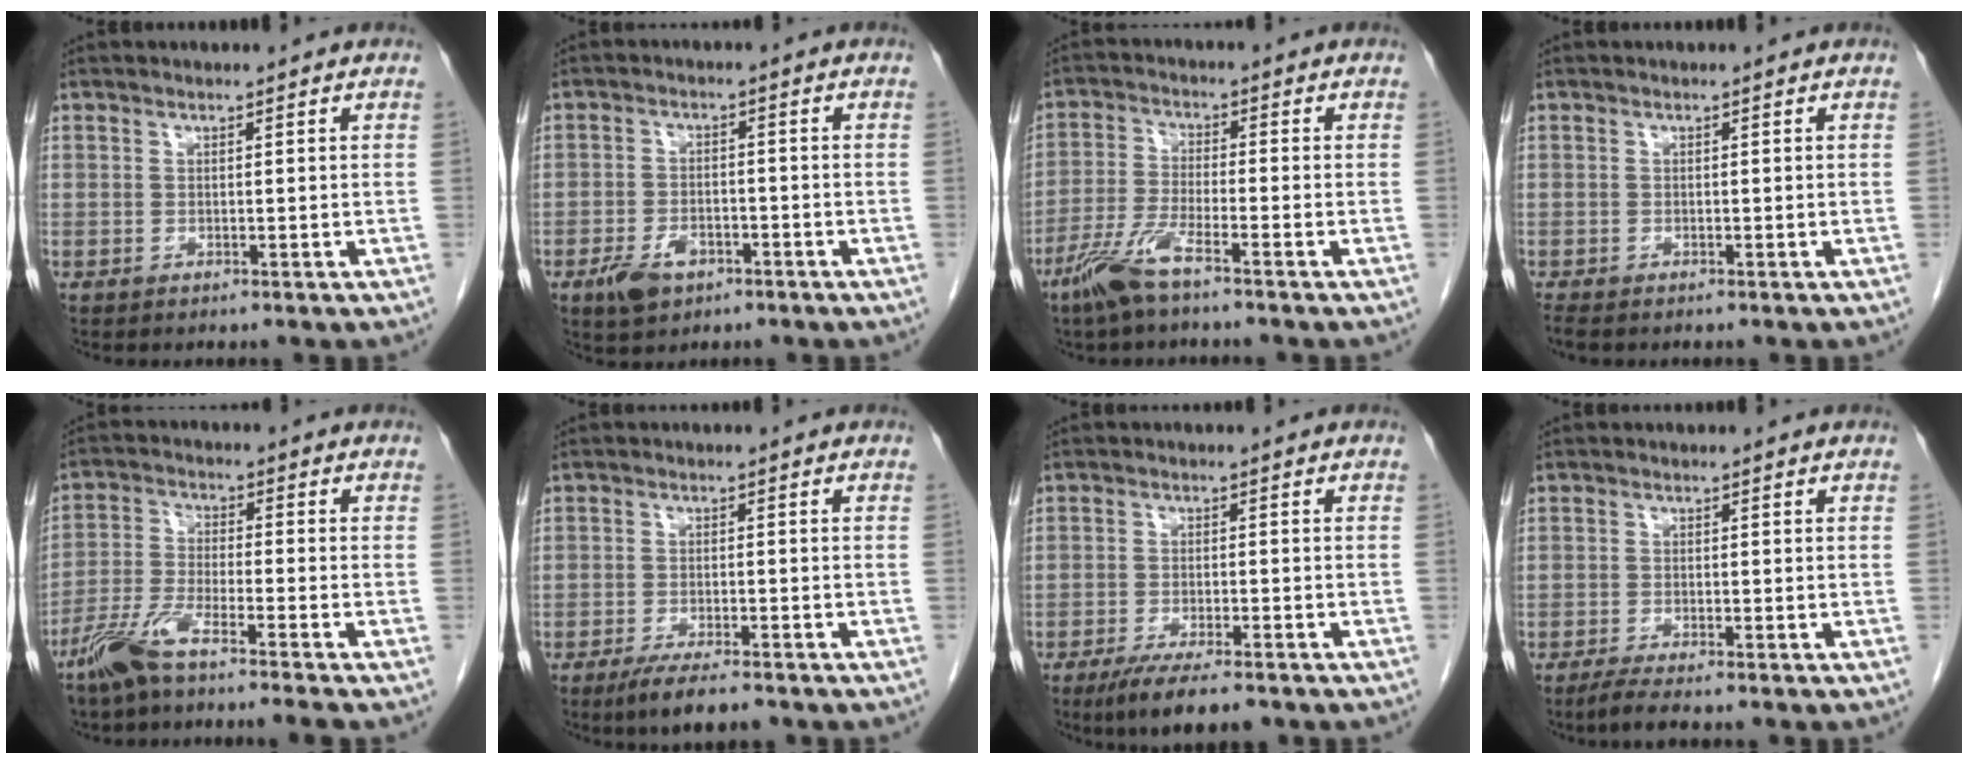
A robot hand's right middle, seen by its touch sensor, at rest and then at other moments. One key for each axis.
{"total": 5.2, "fx": -2.9, "fy": 2.9, "fz": 3.1, "tx": -0.061, "ty": 0.000, "tz": -0.045}
{"total": 6.6, "fx": -4.7, "fy": 0.4, "fz": 4.7, "tx": -0.108, "ty": -0.011, "tz": -0.098}
{"total": 1.9, "fx": -1.6, "fy": 0.6, "fz": 0.9, "tx": -0.020, "ty": -0.007, "tz": -0.023}
{"total": 7.7, "fx": -6.2, "fy": -0.7, "fz": 4.6, "tx": -0.096, "ty": -0.025, "tz": -0.122}
{"total": 5.5, "fx": -4.1, "fy": 0.9, "fz": 3.5, "tx": -0.058, "ty": -0.011, "tz": -0.066}
{"total": 7.6, "fx": -5.7, "fy": 1.3, "fz": 4.9, "tx": -0.075, "ty": -0.015, "tz": -0.087}
{"total": 2.8, "fx": -2.3, "fy": -0.2, "fz": 1.6, "tx": -0.037, "ty": -0.008, "tz": -0.046}